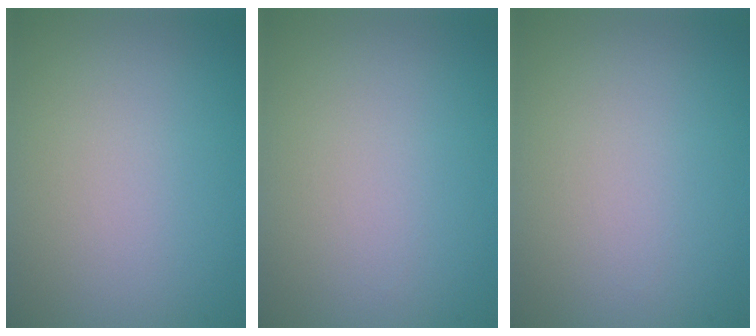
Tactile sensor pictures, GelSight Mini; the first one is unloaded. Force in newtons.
{"total": 0.0}
{"total": 0.0}